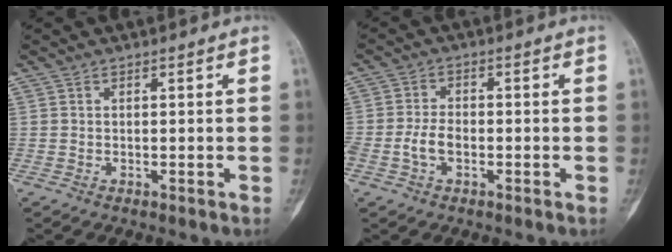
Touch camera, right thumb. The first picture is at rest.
{"total": 4.4, "force": [-1.6, 2.8, 3.0], "torque": [-0.060, 0.014, -0.033]}